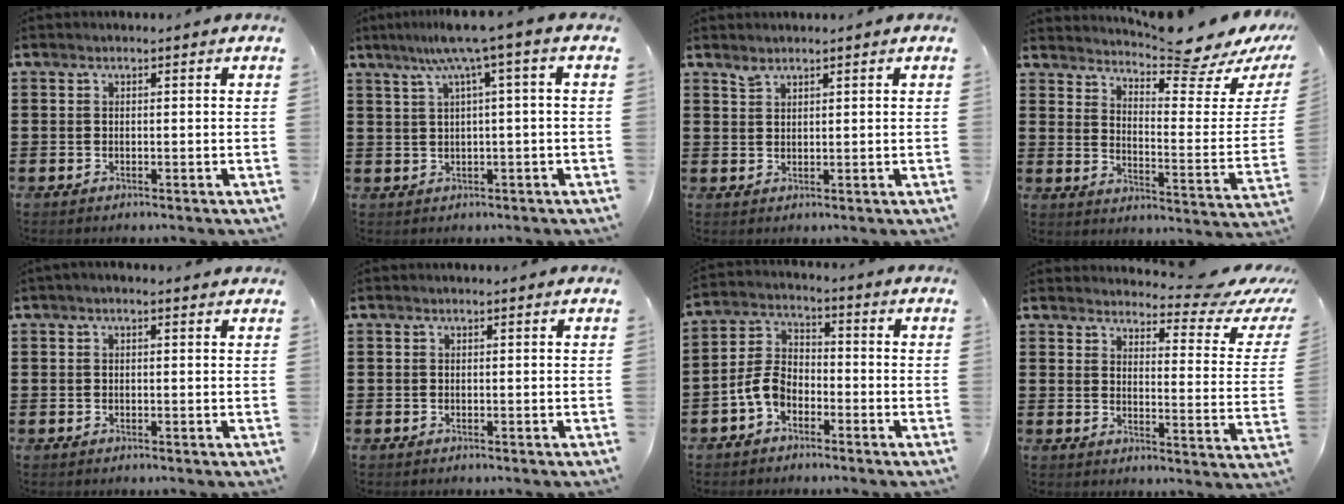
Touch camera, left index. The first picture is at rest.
{"total": 6.3, "force": [2.4, -0.4, 5.8], "torque": [-0.117, -0.004, 0.037]}
{"total": 1.6, "force": [1.5, 0.4, 0.3], "torque": [-0.009, 0.000, 0.029]}
{"total": 6.5, "force": [6.0, -0.9, 2.3], "torque": [-0.051, -0.065, 0.094]}
{"total": 0.7, "force": [0.2, 0.2, 0.7], "torque": [-0.013, 0.003, 0.004]}
{"total": 0.0}
{"total": 5.7, "force": [-3.1, 3.4, 3.3], "torque": [-0.095, 0.004, -0.069]}
{"total": 5.0, "force": [4.3, 0.9, 2.3], "torque": [-0.045, -0.034, 0.065]}